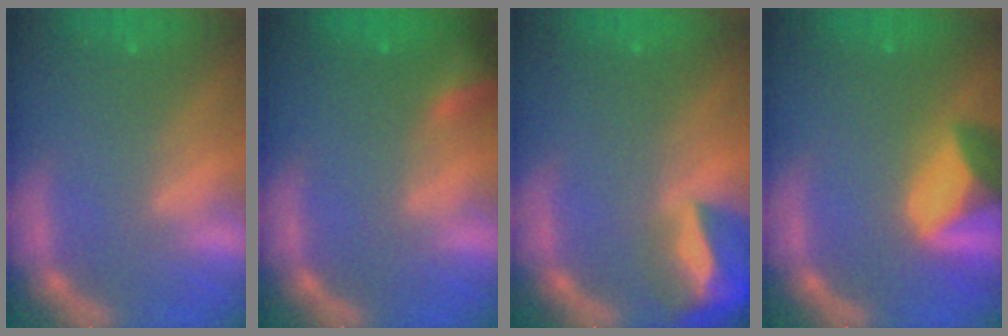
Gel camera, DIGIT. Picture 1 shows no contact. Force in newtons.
{"total": 2.9}
{"total": 8.5}
{"total": 8.0}